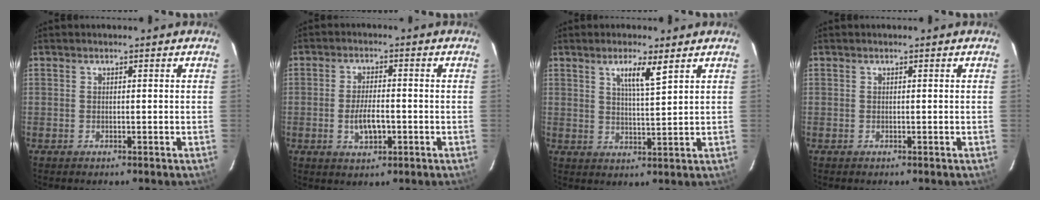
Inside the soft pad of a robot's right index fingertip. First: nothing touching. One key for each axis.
{"total": 5.4, "fx": -1.6, "fy": 2.2, "fz": 4.7, "tx": -0.093, "ty": -0.003, "tz": -0.025}
{"total": 4.9, "fx": 2.8, "fy": 0.3, "fz": 4.0, "tx": -0.072, "ty": -0.003, "tz": 0.049}
{"total": 0.0}